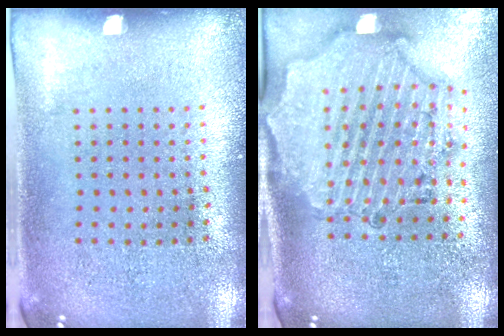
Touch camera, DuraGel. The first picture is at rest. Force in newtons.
{"total": 2.2, "press": 2.1, "slide": 0.6}